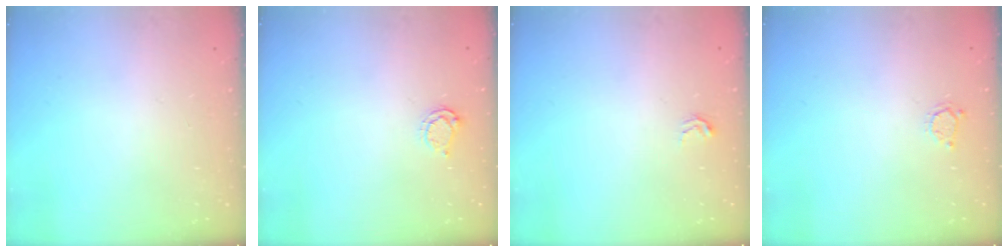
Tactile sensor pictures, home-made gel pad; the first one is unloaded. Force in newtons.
{"total": 4.4, "press": 4.4, "slide": 0.5}
{"total": 2.7, "press": 2.7, "slide": 0.4}
{"total": 3.4, "press": 3.4, "slide": 0.5}